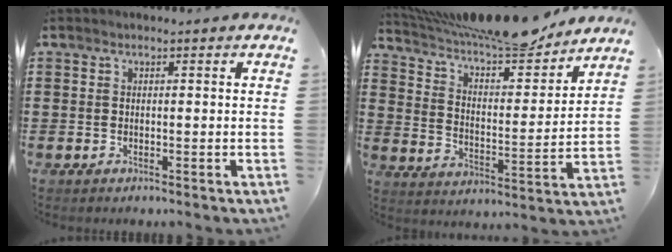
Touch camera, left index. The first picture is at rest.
{"total": 9.8, "force": [8.9, 1.1, 3.9], "torque": [-0.095, -0.058, 0.150]}